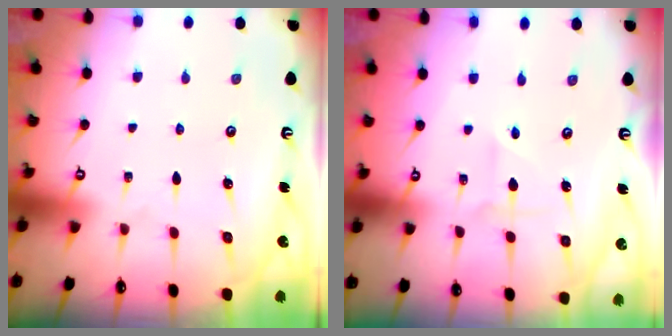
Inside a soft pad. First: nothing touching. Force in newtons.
{"total": 2.0, "press": 2.0, "slide": 0.2}